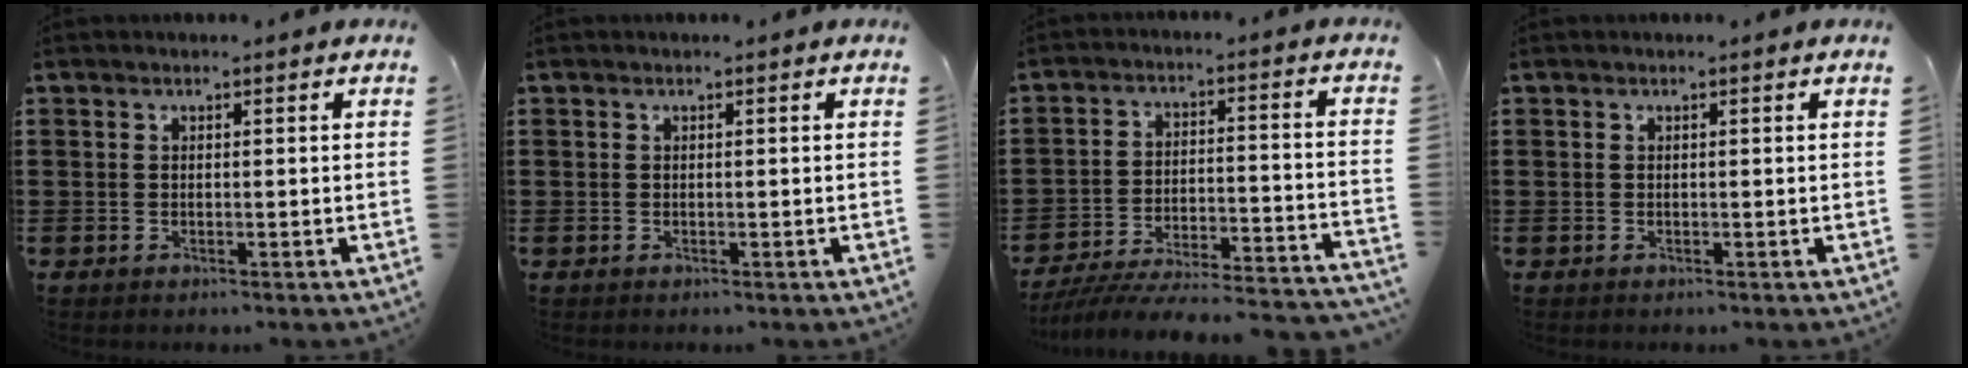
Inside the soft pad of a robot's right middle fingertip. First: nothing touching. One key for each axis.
{"total": 0.0}
{"total": 6.3, "fx": -5.9, "fy": 0.2, "fz": 2.3, "tx": -0.046, "ty": -0.013, "tz": -0.118}
{"total": 0.0}